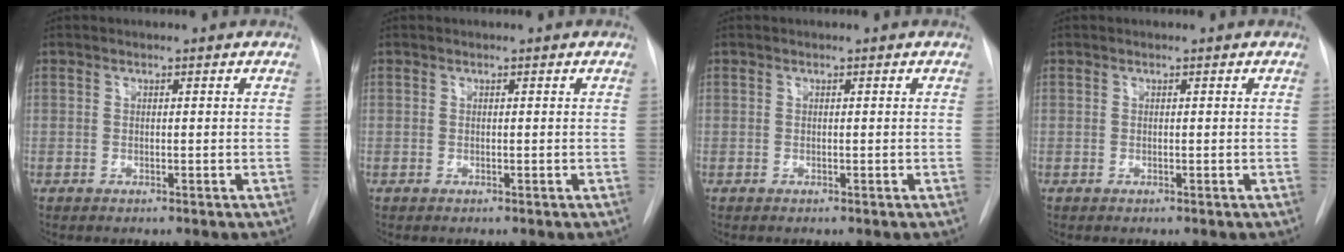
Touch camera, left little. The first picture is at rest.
{"total": 0.0}
{"total": 0.0}
{"total": 0.0}